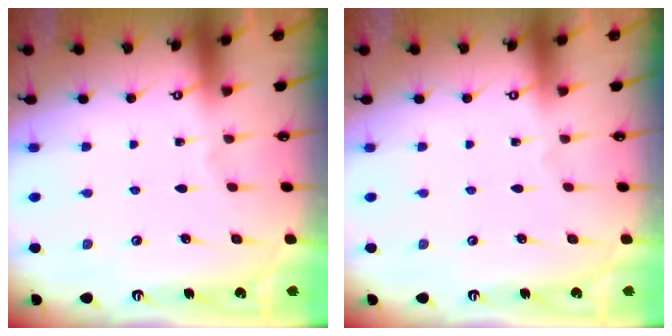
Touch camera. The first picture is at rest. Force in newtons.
{"total": 0.0}